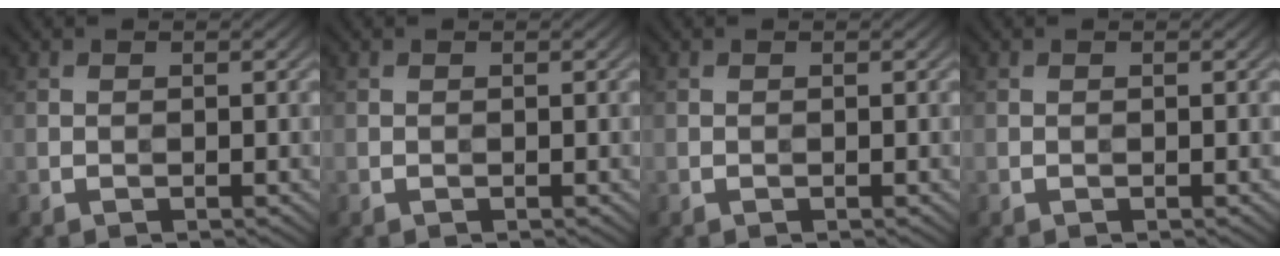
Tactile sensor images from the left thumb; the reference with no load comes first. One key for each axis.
{"total": 0.0}
{"total": 0.0}
{"total": 0.0}